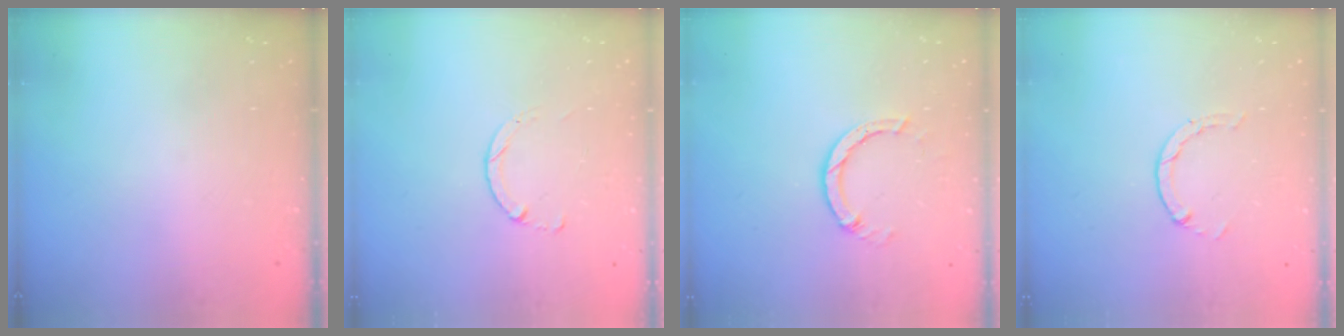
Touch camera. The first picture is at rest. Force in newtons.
{"total": 1.8, "press": 1.8, "slide": 0.2}
{"total": 4.4, "press": 4.4, "slide": 0.5}
{"total": 0.6, "press": 0.6, "slide": 0.2}